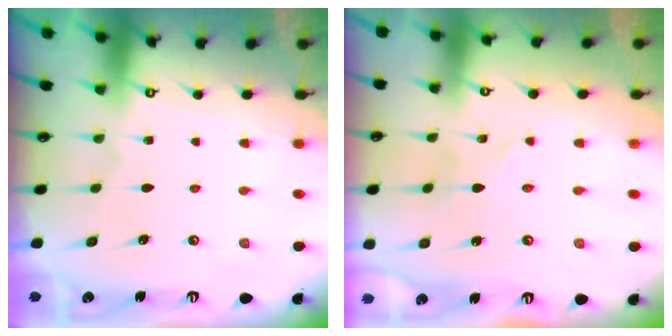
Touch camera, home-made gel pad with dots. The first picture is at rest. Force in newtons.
{"total": 1.7, "press": 1.7, "slide": 0.2}